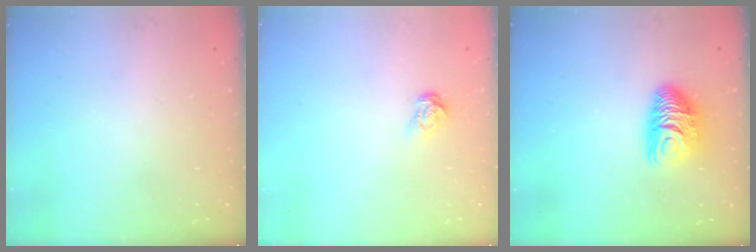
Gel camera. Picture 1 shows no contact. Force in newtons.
{"total": 4.3, "press": 4.3, "slide": 0.4}
{"total": 9.2, "press": 9.2, "slide": 0.5}